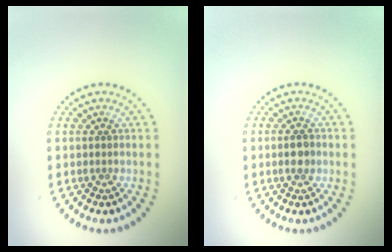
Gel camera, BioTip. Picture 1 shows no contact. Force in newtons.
{"total": 1.5, "press": 1.5, "slide": 0.1}